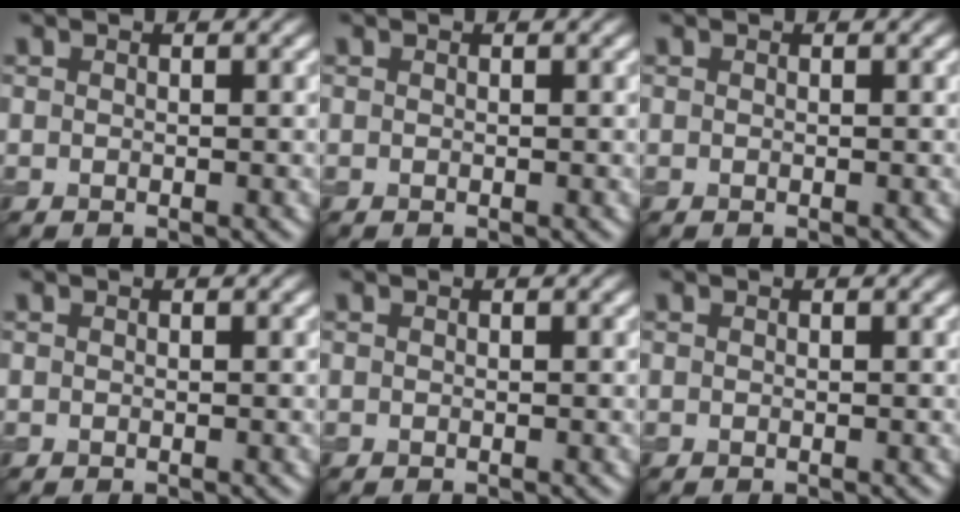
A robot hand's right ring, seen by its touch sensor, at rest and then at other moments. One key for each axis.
{"total": 0.0}
{"total": 0.0}
{"total": 0.0}
{"total": 0.0}
{"total": 0.0}